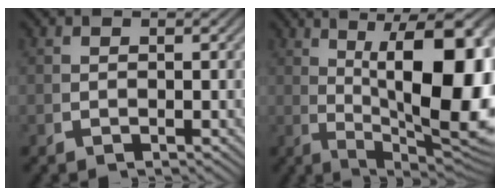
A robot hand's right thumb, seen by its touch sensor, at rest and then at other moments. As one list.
[{"total": 15.9, "force": [0.7, 7.6, 14.0], "torque": [-0.199, -0.039, 0.041]}]